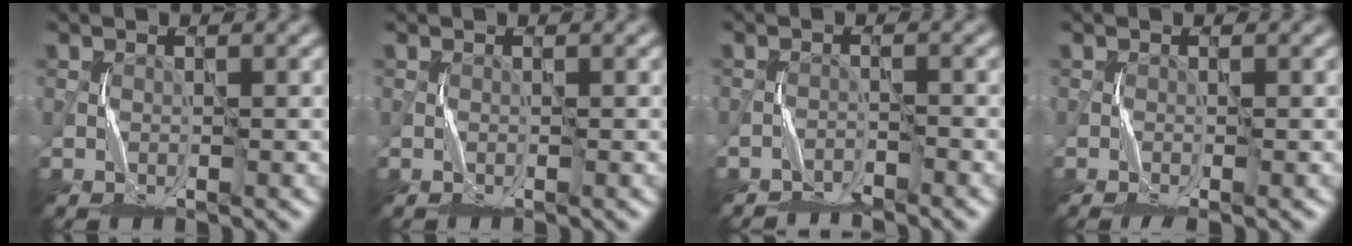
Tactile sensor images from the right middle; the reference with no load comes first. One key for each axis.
{"total": 0.0}
{"total": 1.6, "fx": -1.6, "fy": 0.1, "fz": 0.0, "tx": 0.004, "ty": 0.006, "tz": -0.032}
{"total": 1.4, "fx": -1.0, "fy": 0.1, "fz": 0.9, "tx": -0.016, "ty": -0.002, "tz": -0.019}